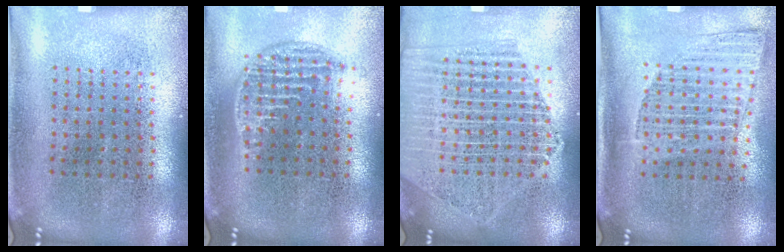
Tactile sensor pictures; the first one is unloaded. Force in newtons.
{"total": 1.3, "press": 1.1, "slide": 0.6}
{"total": 2.0, "press": 1.8, "slide": 0.9}
{"total": 1.3, "press": 1.0, "slide": 0.8}